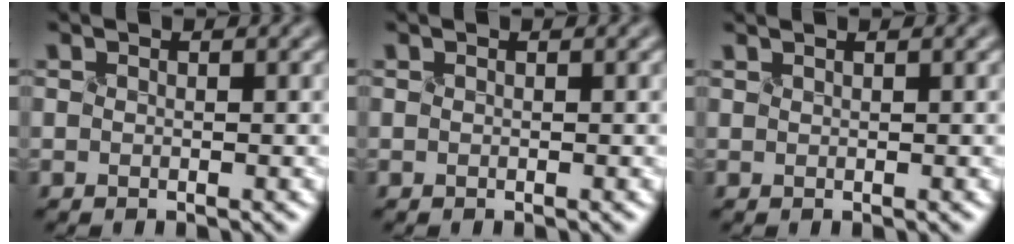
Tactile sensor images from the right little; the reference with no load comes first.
{"total": 0.0}
{"total": 0.0}